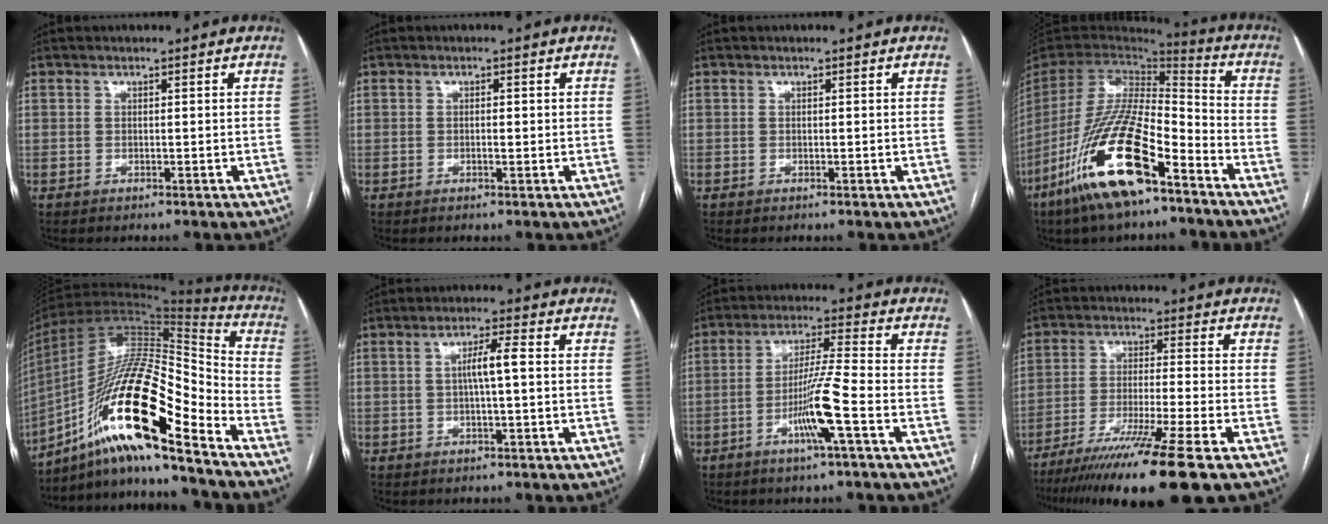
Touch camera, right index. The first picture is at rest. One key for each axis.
{"total": 1.1, "fx": -0.1, "fy": 0.4, "fz": 1.1, "tx": -0.018, "ty": 0.000, "tz": -0.002}
{"total": 0.0}
{"total": 21.0, "fx": -12.3, "fy": 5.0, "fz": 16.3, "tx": -0.344, "ty": -0.043, "tz": -0.230}
{"total": 23.2, "fx": -13.0, "fy": 3.3, "fz": 19.0, "tx": -0.357, "ty": -0.002, "tz": -0.230}
{"total": 3.9, "fx": 0.1, "fy": 0.2, "fz": 3.9, "tx": -0.072, "ty": 0.007, "tz": 0.003}
{"total": 8.7, "fx": -3.5, "fy": -0.9, "fz": 7.9, "tx": -0.154, "ty": -0.003, "tz": -0.069}
{"total": 16.2, "fx": -11.8, "fy": -1.7, "fz": 11.0, "tx": -0.175, "ty": -0.050, "tz": -0.195}